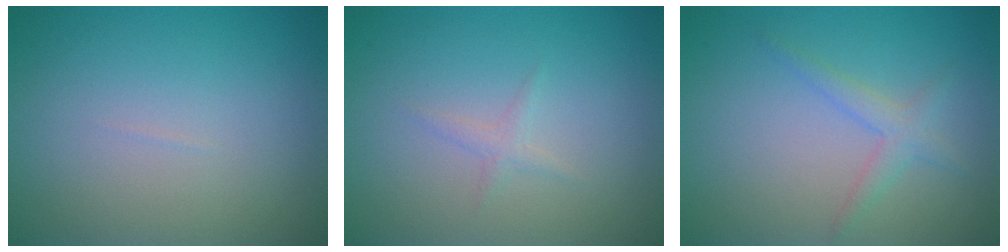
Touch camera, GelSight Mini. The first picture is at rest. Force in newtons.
{"total": 0.9, "press": 0.9, "slide": 0.1}
{"total": 1.8, "press": 1.8, "slide": 0.1}